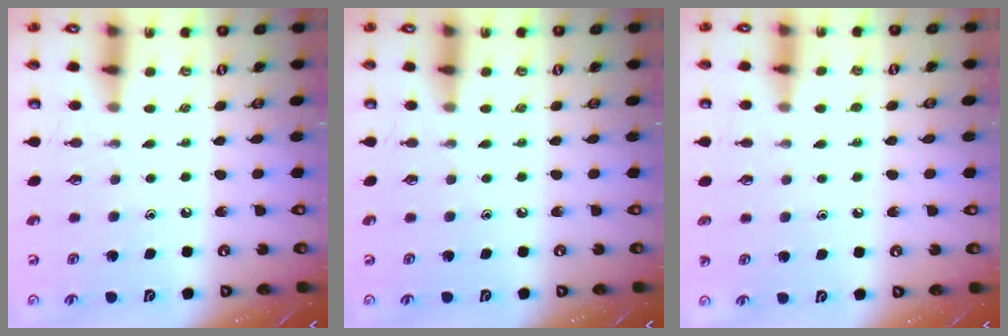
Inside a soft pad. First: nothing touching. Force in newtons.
{"total": 0.0}
{"total": 4.4, "press": 4.3, "slide": 0.4}